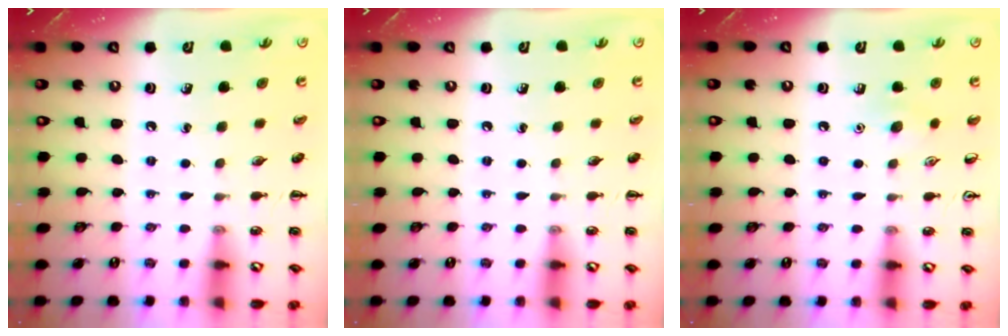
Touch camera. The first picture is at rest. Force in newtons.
{"total": 0.0}
{"total": 6.2, "press": 6.0, "slide": 1.7}